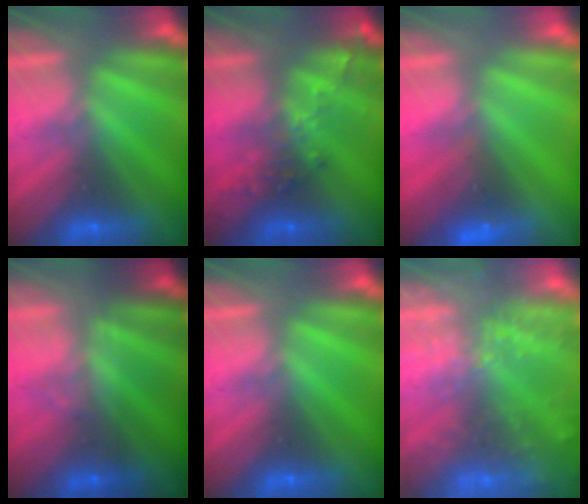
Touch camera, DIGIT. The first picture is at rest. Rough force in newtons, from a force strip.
{"total": 2.7}
{"total": 2.6}
{"total": 1.8}
{"total": 0.0}
{"total": 9.0}